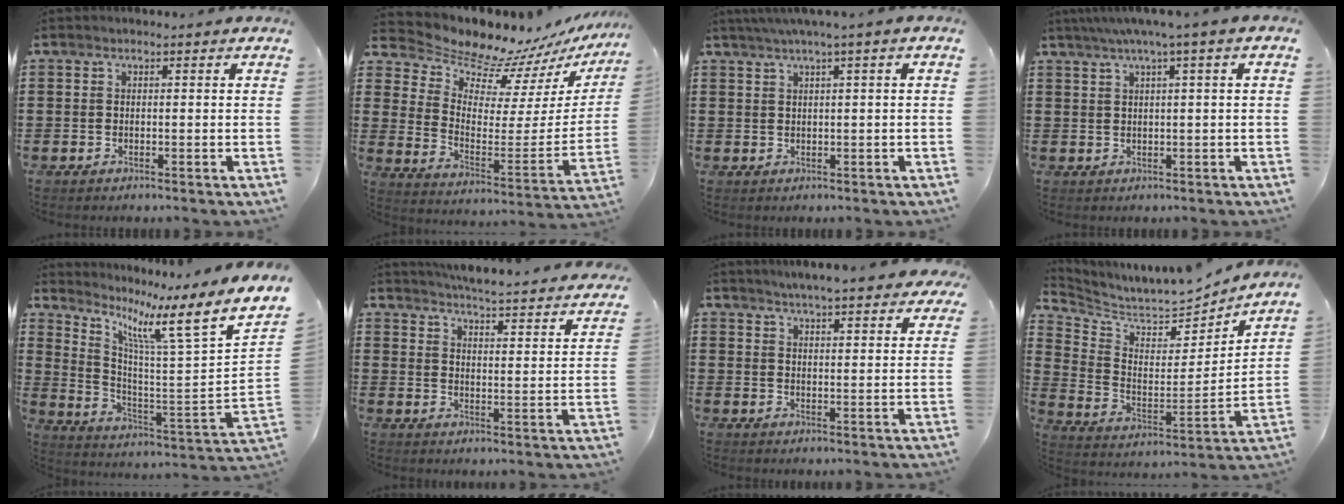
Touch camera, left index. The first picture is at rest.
{"total": 8.4, "force": [7.9, 2.7, 0.5], "torque": [-0.046, -0.076, 0.134]}
{"total": 1.8, "force": [0.8, -0.2, 1.6], "torque": [-0.029, -0.001, 0.015]}
{"total": 2.4, "force": [0.9, 0.0, 2.2], "torque": [-0.043, 0.001, 0.015]}
{"total": 7.8, "force": [4.2, -0.4, 6.6], "torque": [-0.124, -0.060, 0.044]}
{"total": 4.6, "force": [4.5, -0.7, 0.8], "torque": [-0.031, -0.047, 0.071]}
{"total": 4.5, "force": [4.4, 0.2, 1.0], "torque": [-0.037, -0.012, 0.078]}
{"total": 4.8, "force": [4.7, 1.1, 0.5], "torque": [-0.045, -0.054, 0.076]}